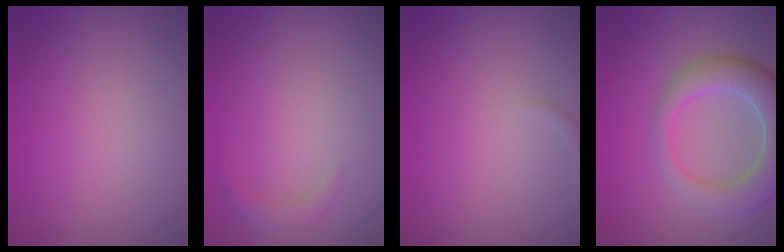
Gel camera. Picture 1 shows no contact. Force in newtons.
{"total": 1.0, "press": 1.0, "slide": 0.1}
{"total": 0.6, "press": 0.6, "slide": 0.1}
{"total": 6.6, "press": 6.5, "slide": 0.8}